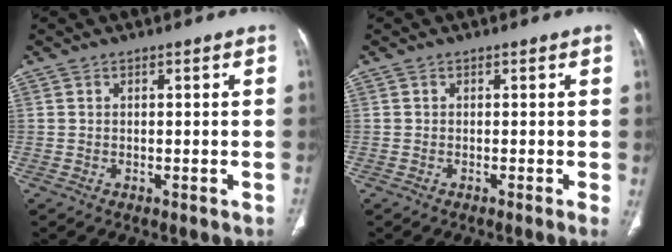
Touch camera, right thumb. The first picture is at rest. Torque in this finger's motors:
{"motor_torque": [0.01, 5.00, 2.12, 0.65, -0.01]}